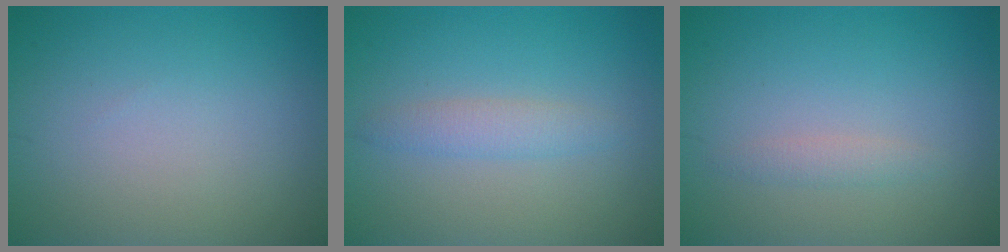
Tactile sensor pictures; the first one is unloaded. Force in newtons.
{"total": 1.9, "press": 1.9, "slide": 0.1}
{"total": 1.1, "press": 1.1, "slide": 0.1}